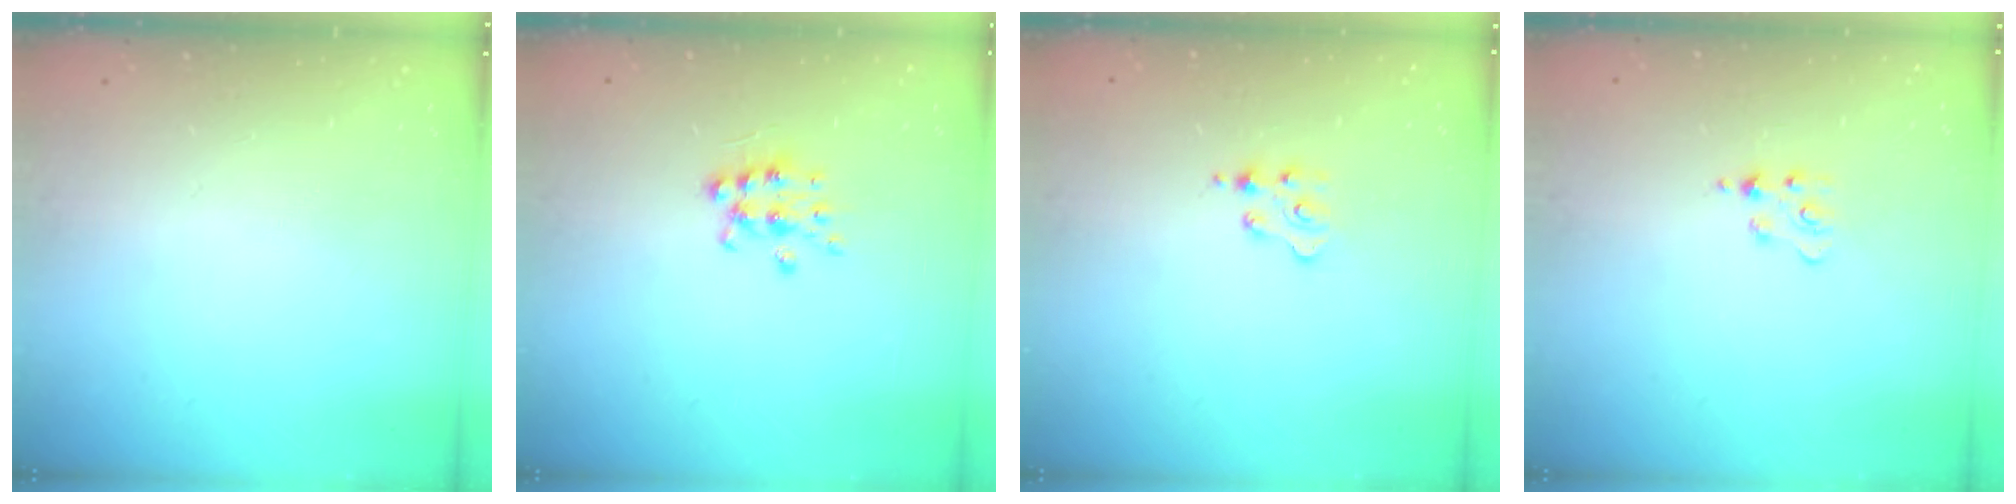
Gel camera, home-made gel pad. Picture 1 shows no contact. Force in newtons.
{"total": 6.8, "press": 6.7, "slide": 0.7}
{"total": 2.6, "press": 2.5, "slide": 0.4}
{"total": 2.8, "press": 2.8, "slide": 0.4}